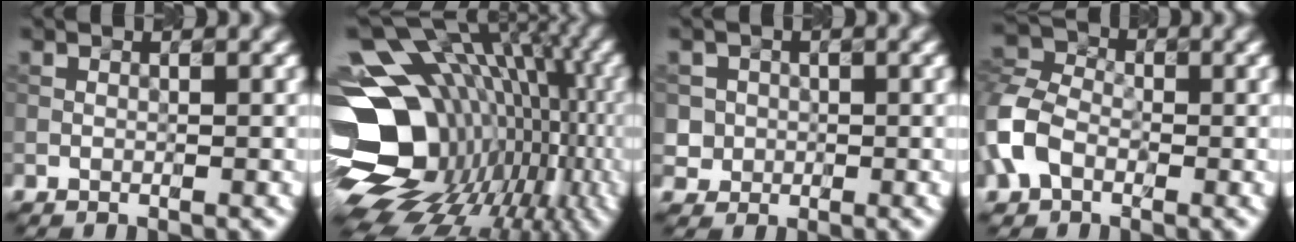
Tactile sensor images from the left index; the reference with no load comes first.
{"total": 19.2, "force": [-3.6, 14.4, 12.2], "torque": [-0.196, 0.000, -0.031]}
{"total": 2.3, "force": [0.0, 2.3, 0.2], "torque": [0.002, 0.006, 0.010]}
{"total": 4.8, "force": [-1.7, 3.5, 2.7], "torque": [-0.066, 0.009, -0.048]}